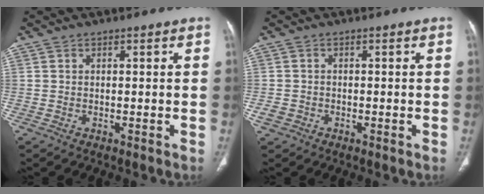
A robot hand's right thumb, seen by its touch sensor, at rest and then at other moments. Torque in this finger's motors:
{"motor_torque": [0.40, 1.45, 0.11, 0.25, 0.05]}